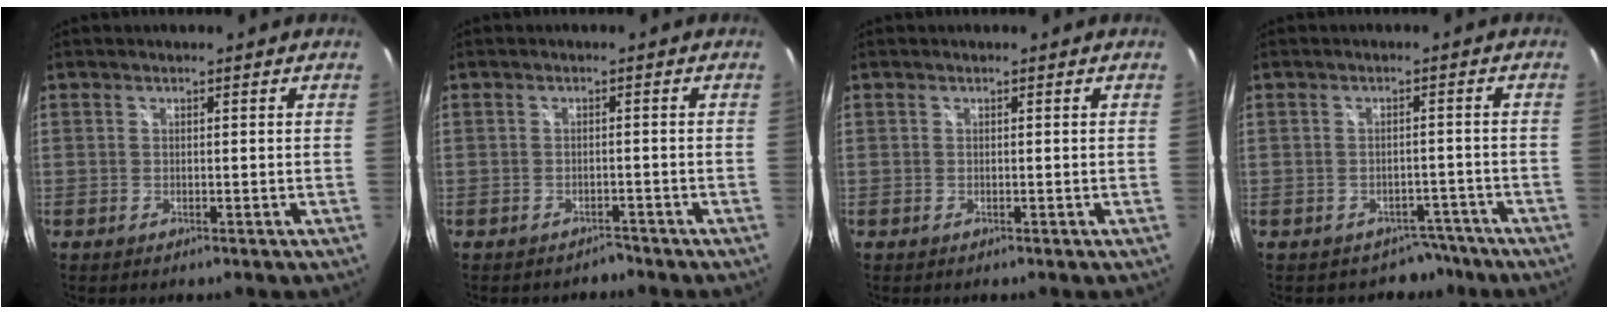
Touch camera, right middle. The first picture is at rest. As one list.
[{"total": 1.6, "force": [-1.4, 0.7, 0.1], "torque": [-0.005, -0.002, -0.020]}, {"total": 0.0}, {"total": 4.4, "force": [-3.3, 2.9, 0.0], "torque": [0.005, 0.022, -0.041]}]